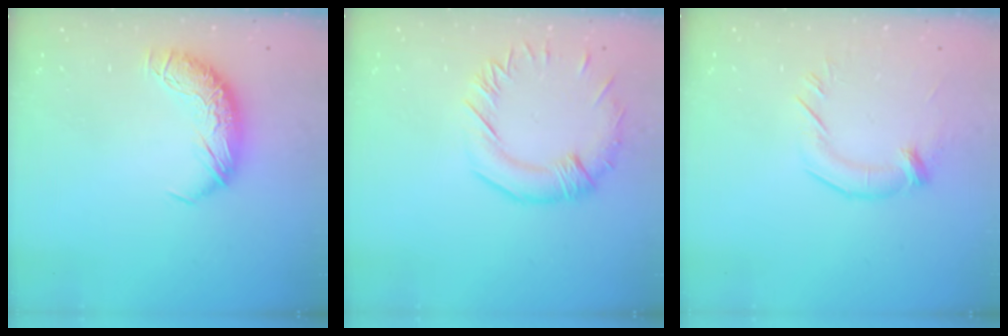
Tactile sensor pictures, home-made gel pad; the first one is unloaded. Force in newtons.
{"total": 2.0, "press": 1.8, "slide": 1.0}
{"total": 1.9, "press": 1.6, "slide": 1.1}